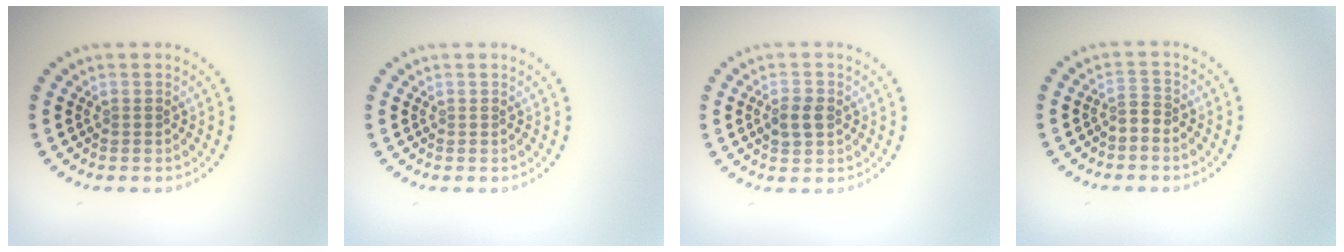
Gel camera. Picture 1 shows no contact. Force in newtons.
{"total": 0.0}
{"total": 2.2, "press": 2.2, "slide": 0.2}
{"total": 1.2, "press": 0.7, "slide": 1.0}